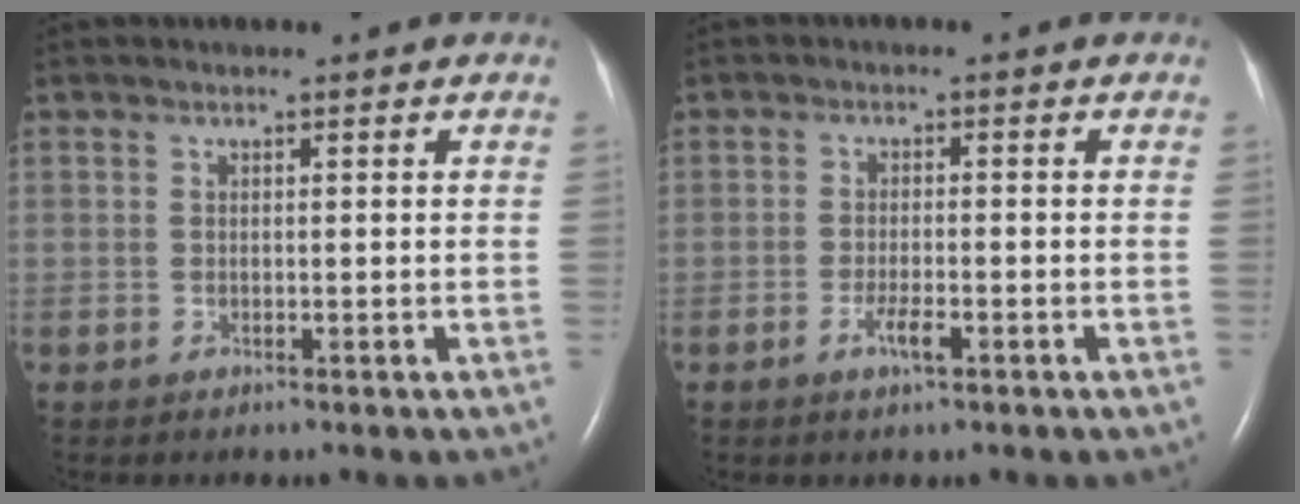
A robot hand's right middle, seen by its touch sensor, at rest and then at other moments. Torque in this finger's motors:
{"motor_torque": [0.32, -0.09, 0.13, 0.02]}